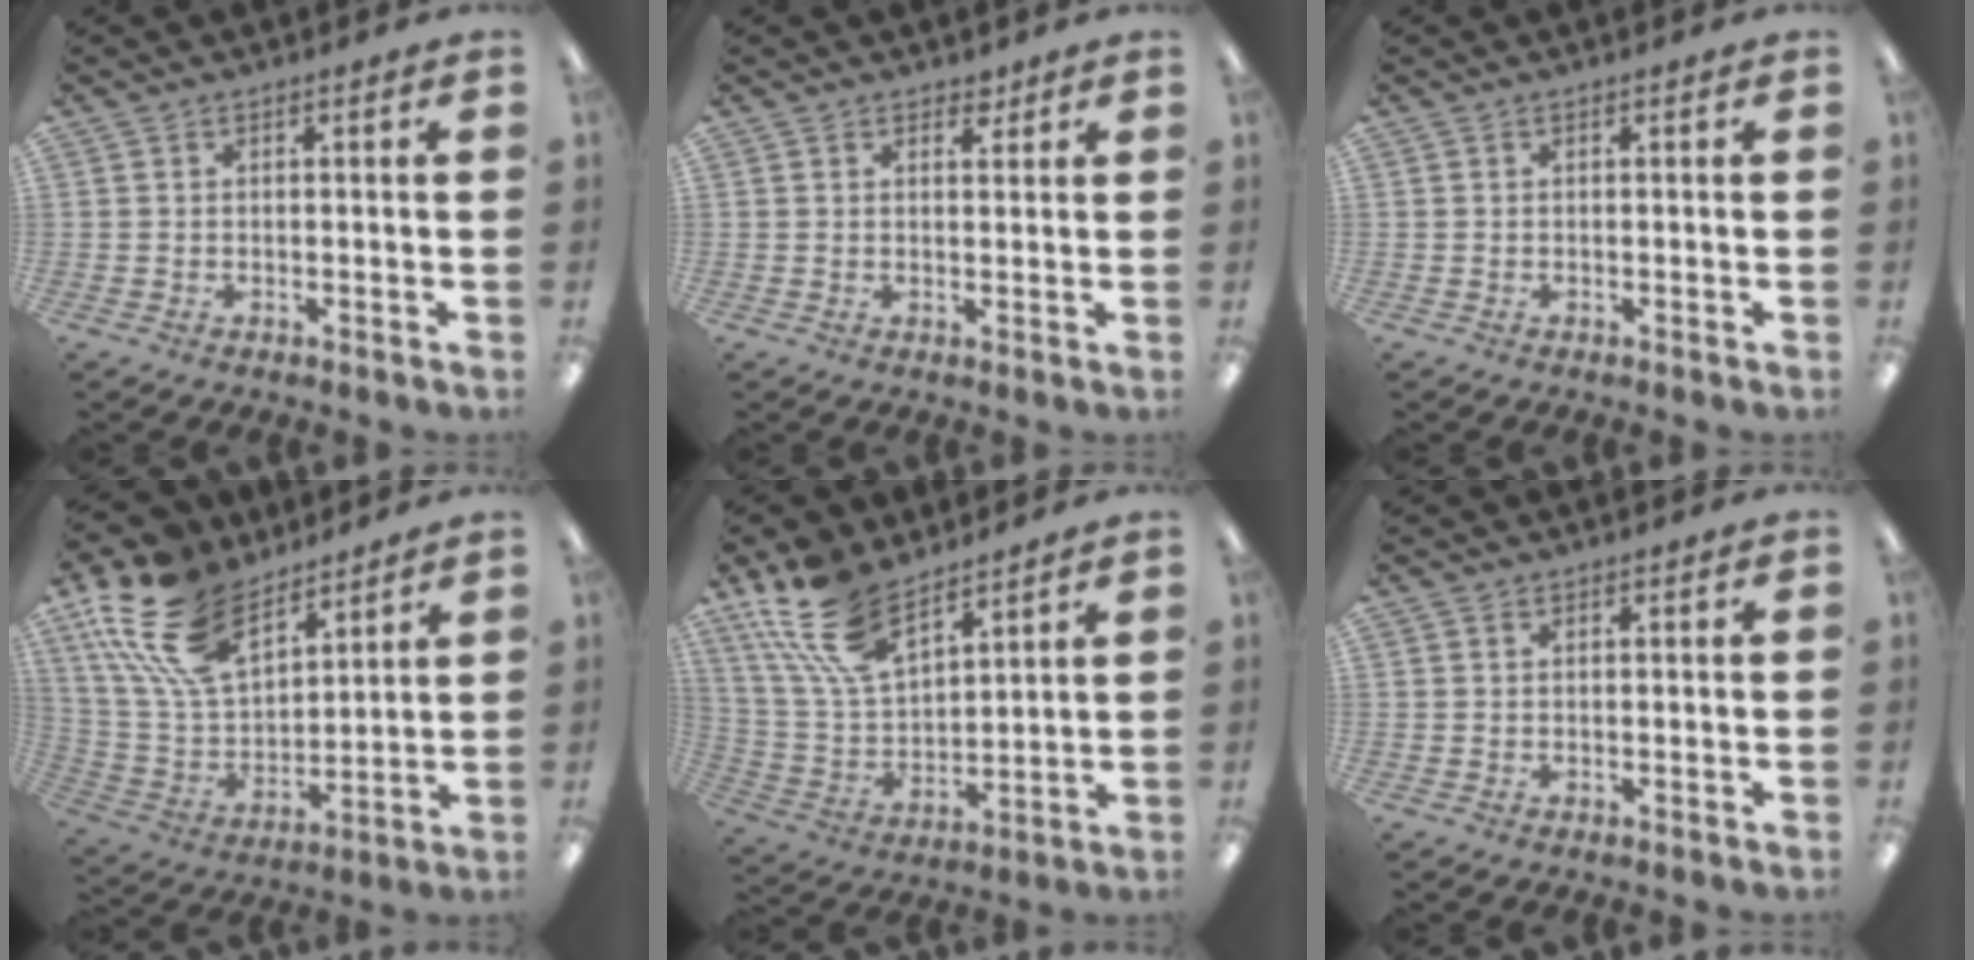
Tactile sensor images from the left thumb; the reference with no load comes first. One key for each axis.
{"total": 2.3, "fx": 1.8, "fy": 1.1, "fz": 0.7, "tx": 0.000, "ty": -0.006, "tz": 0.030}
{"total": 0.0}
{"total": 20.5, "fx": 12.9, "fy": 10.9, "fz": 11.7, "tx": -0.261, "ty": -0.057, "tz": 0.239}
{"total": 16.7, "fx": 11.2, "fy": 7.8, "fz": 9.7, "tx": -0.221, "ty": -0.040, "tz": 0.205}
{"total": 0.0}